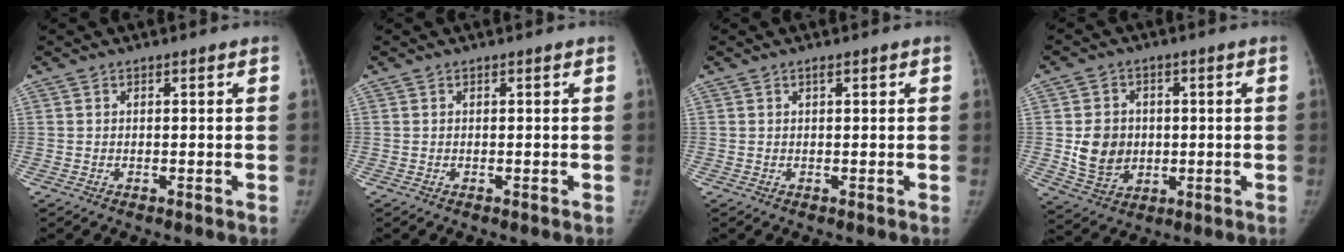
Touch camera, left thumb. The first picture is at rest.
{"total": 0.0}
{"total": 0.8, "force": [0.4, 0.2, 0.6], "torque": [-0.010, 0.001, 0.005]}
{"total": 8.9, "force": [0.0, 7.7, 4.6], "torque": [-0.050, -0.003, 0.010]}